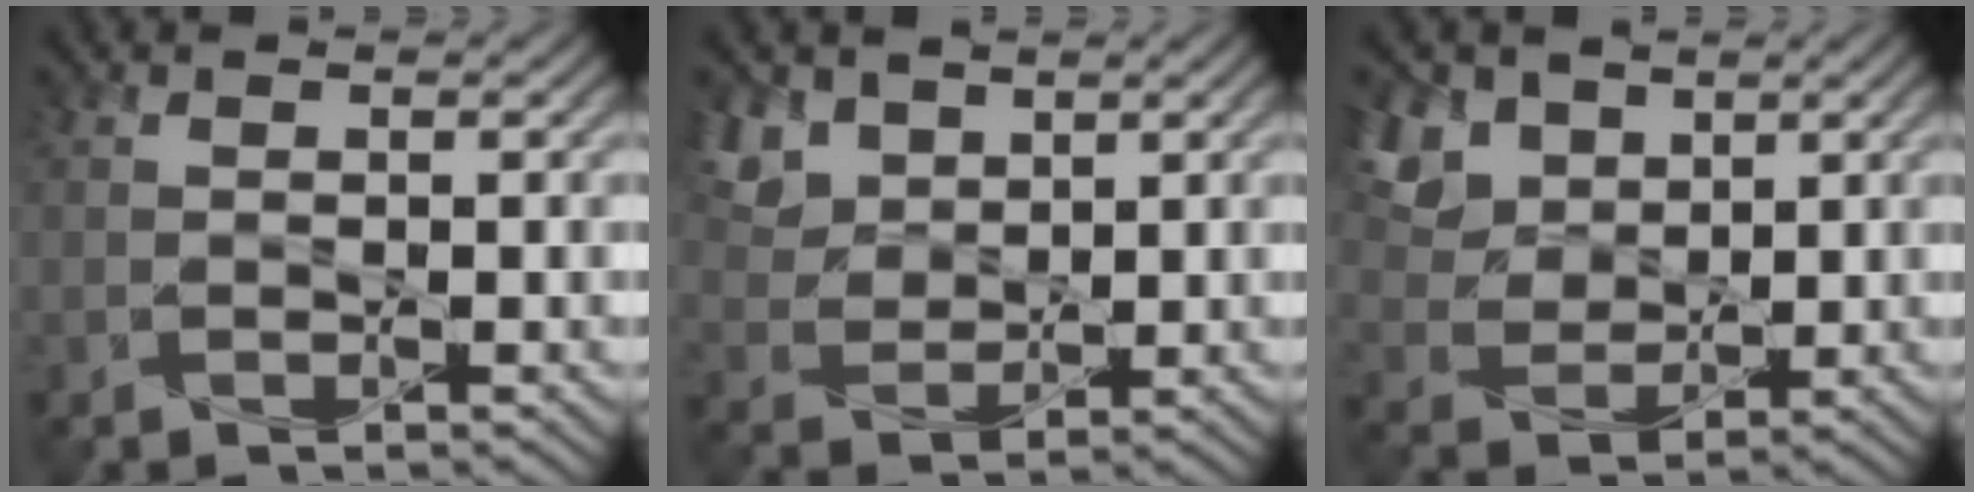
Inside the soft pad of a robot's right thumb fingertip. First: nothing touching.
{"total": 7.3, "force": [4.2, 4.8, 3.6], "torque": [-0.130, -0.003, 0.091]}
{"total": 10.3, "force": [5.2, 6.9, 5.5], "torque": [-0.183, 0.011, 0.109]}